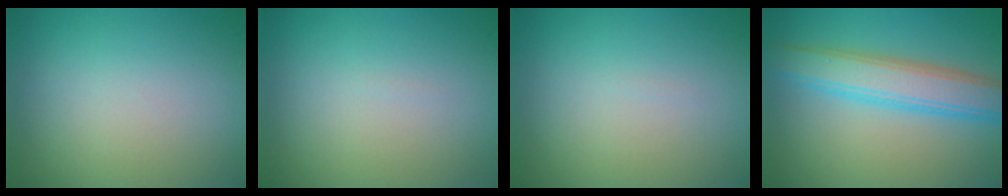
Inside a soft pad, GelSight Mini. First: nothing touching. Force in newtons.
{"total": 0.0}
{"total": 0.0}
{"total": 5.3, "press": 5.3, "slide": 0.0}